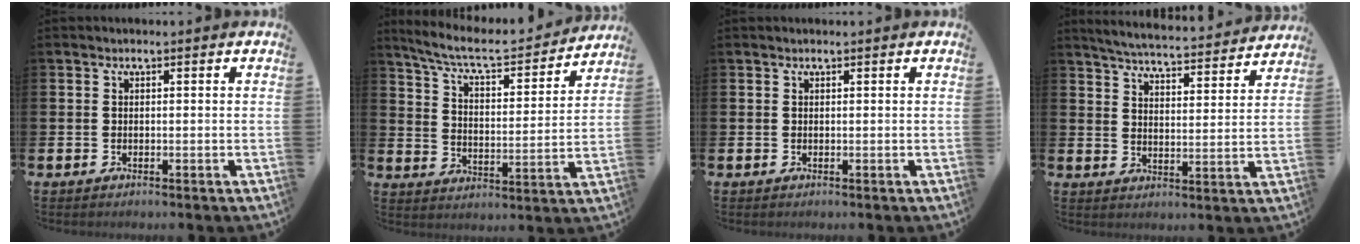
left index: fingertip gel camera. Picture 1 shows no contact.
{"total": 7.7, "force": [7.0, 1.7, 2.9], "torque": [-0.088, -0.045, 0.117]}
{"total": 0.0}
{"total": 5.4, "force": [5.3, 0.2, 0.9], "torque": [-0.033, -0.046, 0.088]}